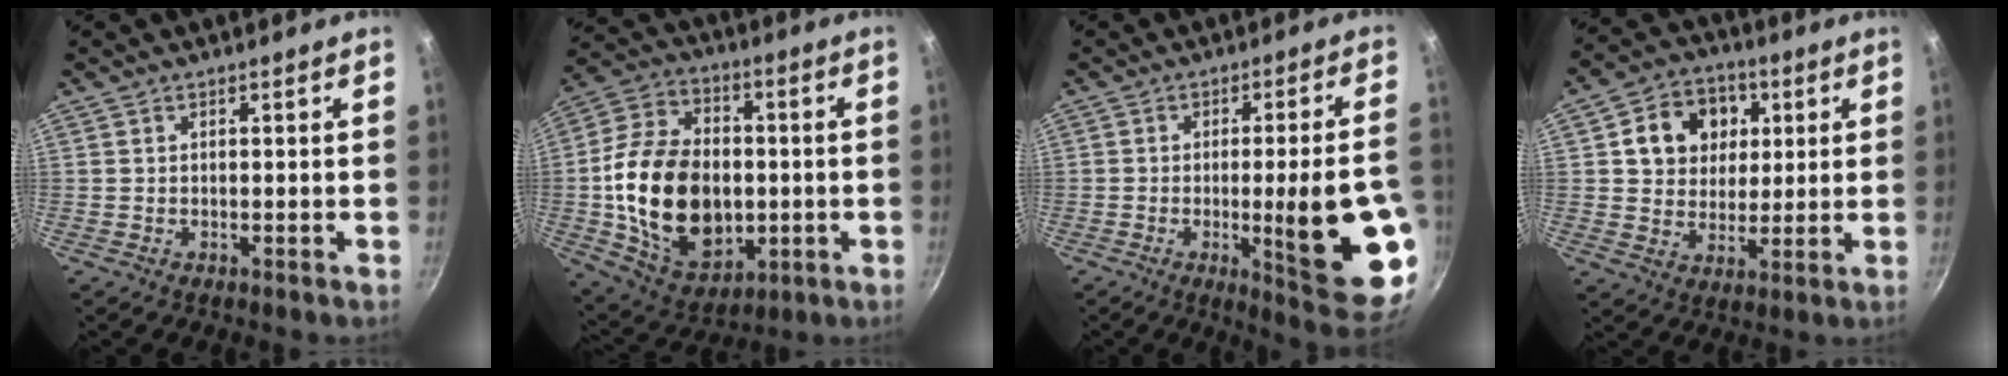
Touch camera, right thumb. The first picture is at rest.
{"total": 23.5, "force": [-1.8, 16.2, 16.9], "torque": [-0.278, 0.016, -0.022]}
{"total": 18.5, "force": [-3.7, 3.4, 17.8], "torque": [-0.220, 0.001, -0.040]}
{"total": 12.3, "force": [3.4, 10.2, 5.9], "torque": [-0.065, 0.001, 0.051]}